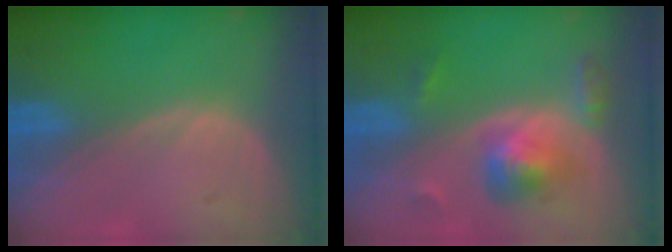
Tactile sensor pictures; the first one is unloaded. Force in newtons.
{"total": 6.0, "press": 5.4, "slide": 2.7}